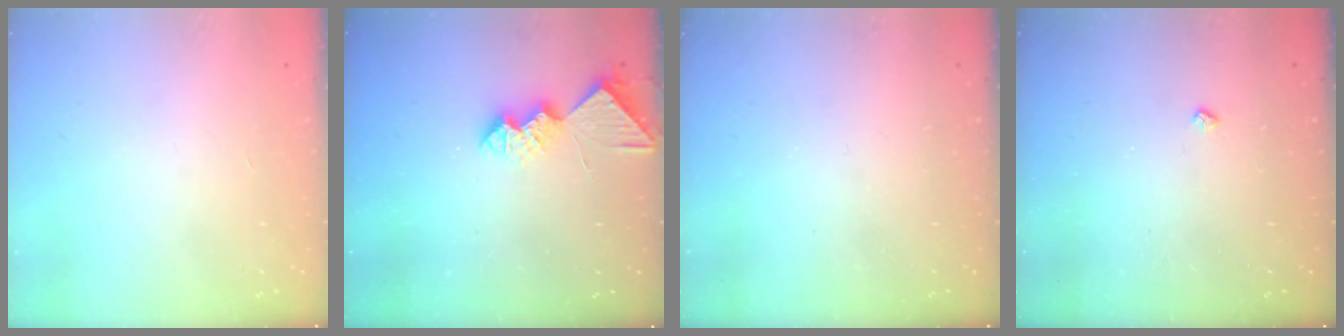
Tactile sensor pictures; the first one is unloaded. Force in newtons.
{"total": 9.0, "press": 9.0, "slide": 0.7}
{"total": 0.0}
{"total": 2.6, "press": 2.5, "slide": 0.5}